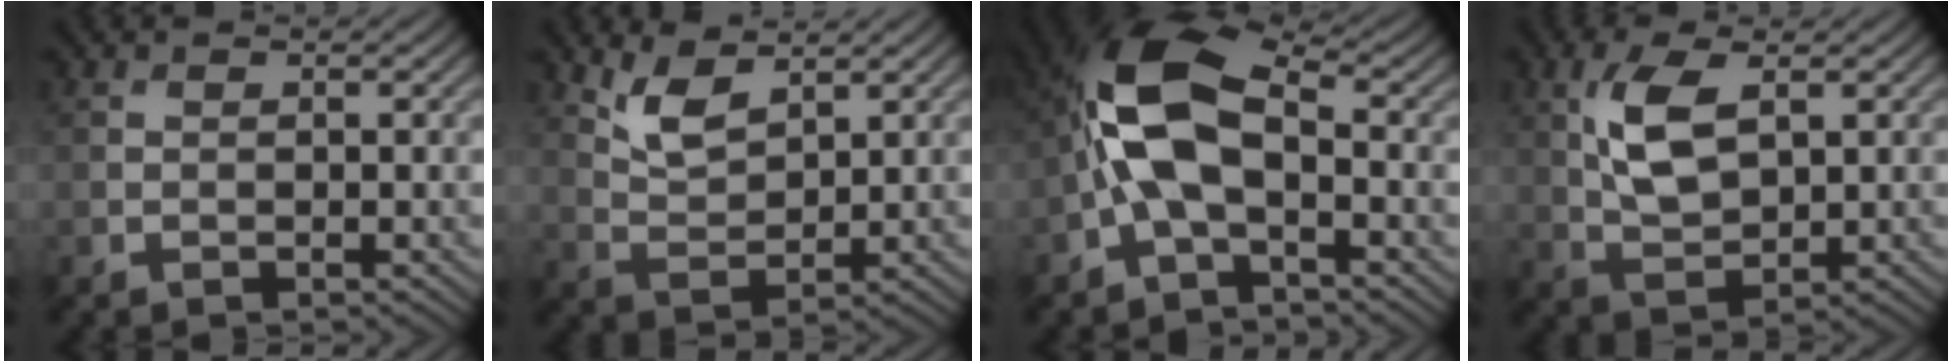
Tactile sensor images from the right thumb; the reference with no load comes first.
{"total": 4.5, "force": [3.0, 1.7, 2.8], "torque": [-0.070, -0.006, 0.065]}
{"total": 9.6, "force": [-0.8, 4.6, 8.4], "torque": [-0.177, 0.028, -0.032]}
{"total": 6.6, "force": [1.9, 3.2, 5.4], "torque": [-0.123, 0.001, 0.041]}